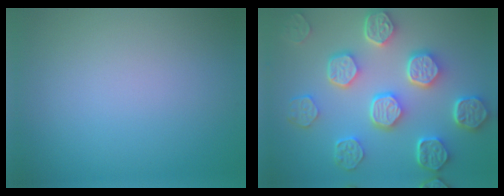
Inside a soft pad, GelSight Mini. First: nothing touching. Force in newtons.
{"total": 8.1, "press": 6.3, "slide": 5.1}